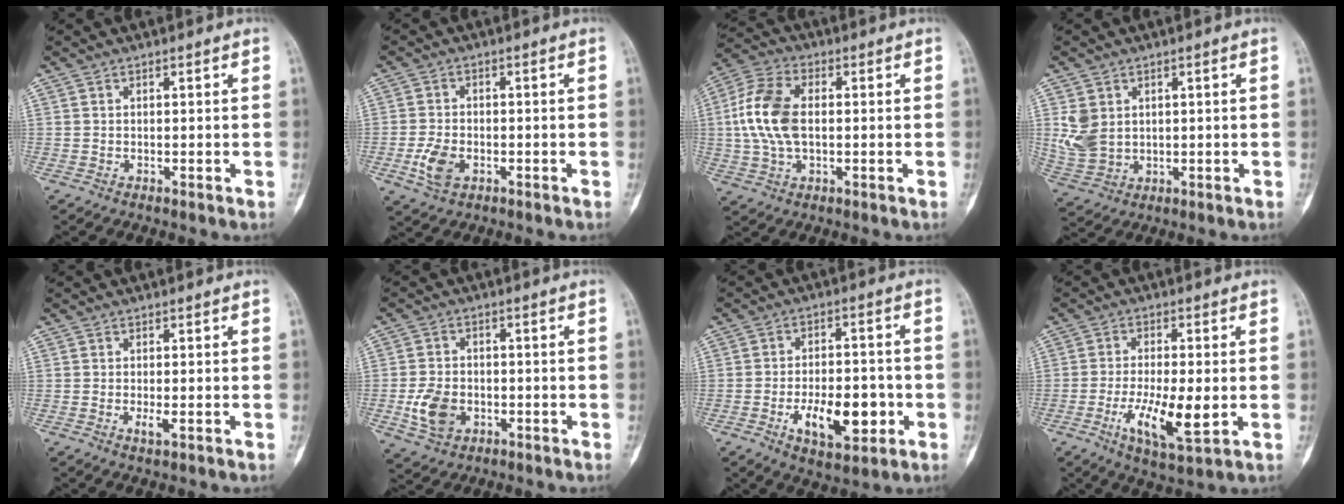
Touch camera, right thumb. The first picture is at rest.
{"total": 5.3, "force": [-1.9, 3.3, 3.8], "torque": [-0.079, 0.004, -0.034]}
{"total": 12.4, "force": [0.5, 7.4, 9.9], "torque": [-0.209, 0.017, 0.007]}
{"total": 6.8, "force": [1.7, 5.4, 3.7], "torque": [-0.068, -0.007, 0.052]}
{"total": 1.6, "force": [-0.4, 0.4, 1.5], "torque": [-0.026, -0.005, -0.009]}
{"total": 7.3, "force": [-1.9, 5.3, 4.7], "torque": [-0.080, 0.005, -0.031]}
{"total": 12.3, "force": [-3.7, 6.1, 10.0], "torque": [-0.139, 0.018, -0.053]}
{"total": 10.8, "force": [-2.4, 3.3, 10.0], "torque": [-0.176, -0.013, -0.037]}